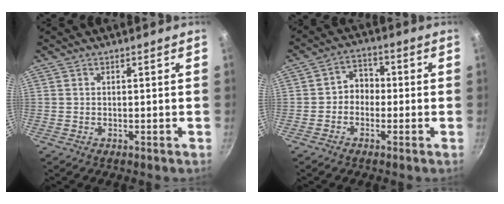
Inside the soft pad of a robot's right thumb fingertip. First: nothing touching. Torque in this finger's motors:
{"motor_torque": [-0.38, -0.04, 0.48, 0.04, 0.08]}